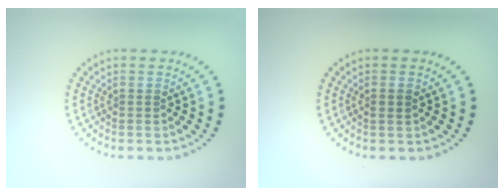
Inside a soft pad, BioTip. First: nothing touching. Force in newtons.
{"total": 0.9, "press": 0.8, "slide": 0.5}